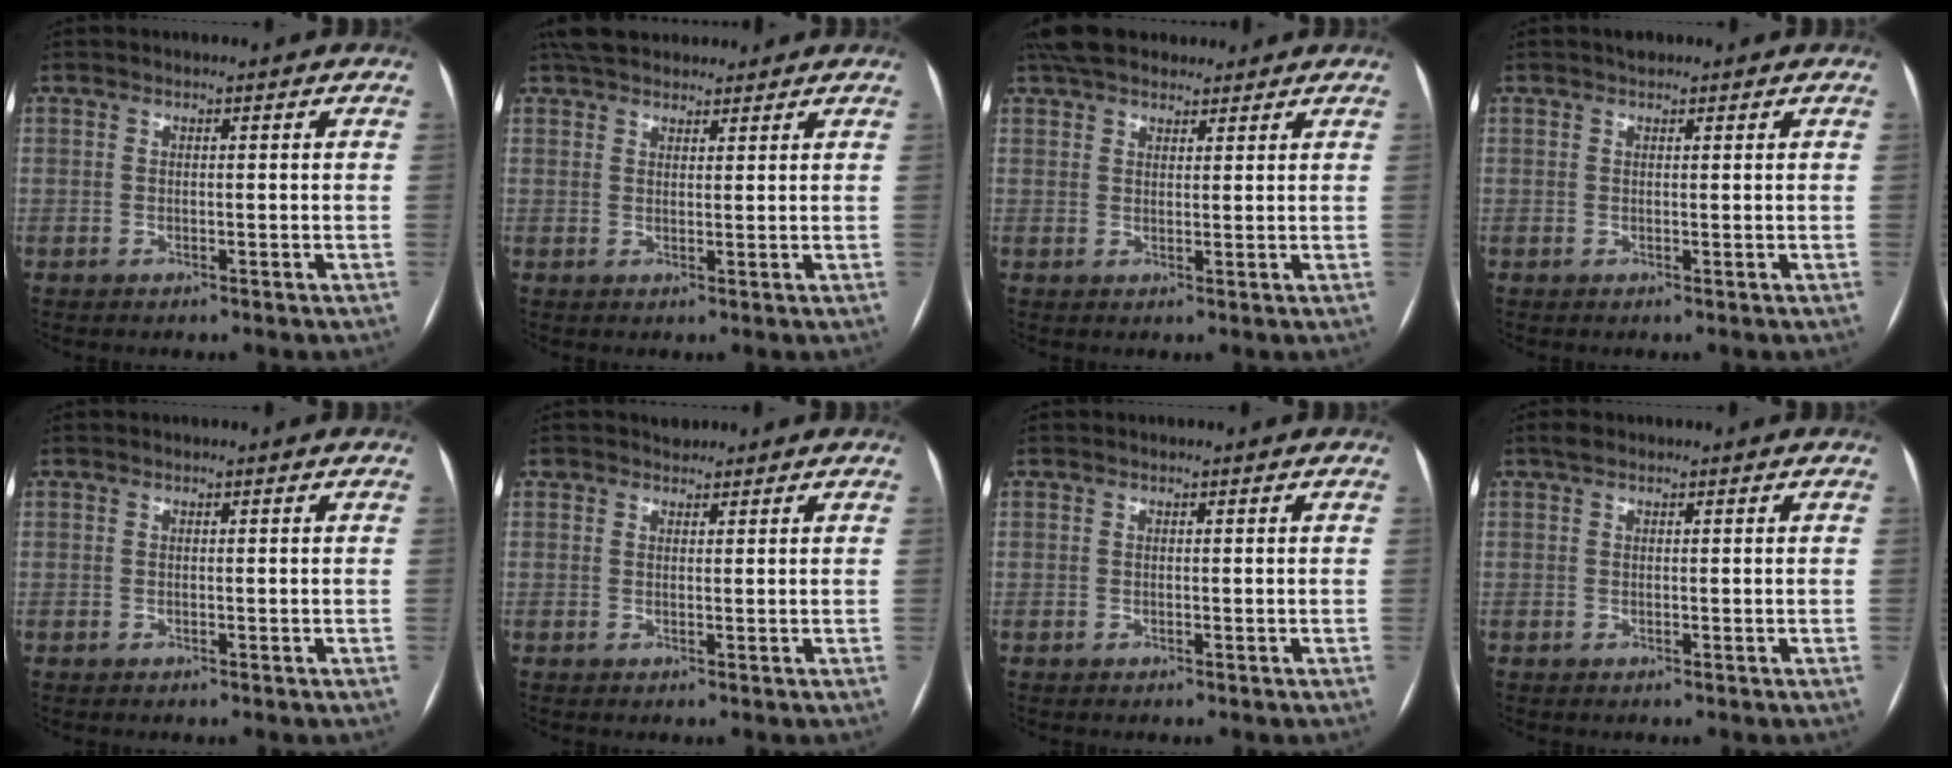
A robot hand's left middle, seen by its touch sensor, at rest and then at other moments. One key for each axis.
{"total": 8.8, "fx": 7.6, "fy": 3.1, "fz": 3.1, "tx": -0.041, "ty": 0.036, "tz": 0.122}
{"total": 9.0, "fx": 7.5, "fy": 3.6, "fz": 3.3, "tx": -0.043, "ty": 0.035, "tz": 0.125}
{"total": 1.2, "fx": 1.0, "fy": 0.6, "fz": 0.5, "tx": -0.010, "ty": 0.011, "tz": 0.014}
{"total": 0.0}
{"total": 1.4, "fx": 1.1, "fy": 0.8, "fz": -0.1, "tx": 0.002, "ty": 0.006, "tz": 0.015}
{"total": 0.0}
{"total": 1.0, "fx": 0.7, "fy": 0.5, "fz": 0.5, "tx": -0.010, "ty": 0.017, "tz": 0.013}